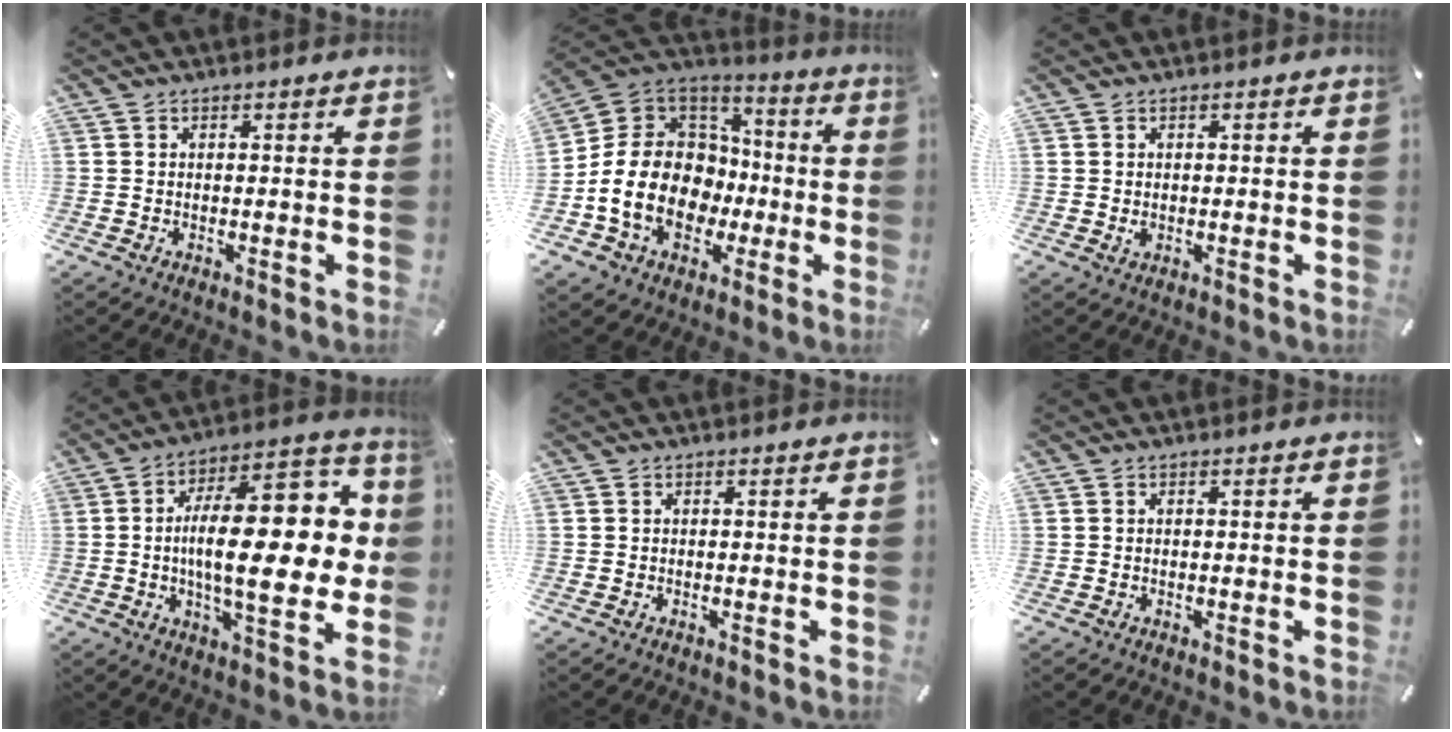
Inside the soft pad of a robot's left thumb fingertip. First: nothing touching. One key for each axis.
{"total": 18.7, "fx": -4.3, "fy": 15.0, "fz": 10.3, "tx": -0.228, "ty": 0.011, "tz": -0.067}
{"total": 1.3, "fx": 0.0, "fy": 1.1, "fz": 0.7, "tx": -0.014, "ty": 0.003, "tz": -0.001}
{"total": 24.7, "fx": 1.1, "fy": 10.5, "fz": 22.3, "tx": -0.349, "ty": -0.015, "tz": 0.015}
{"total": 0.0}
{"total": 0.0}